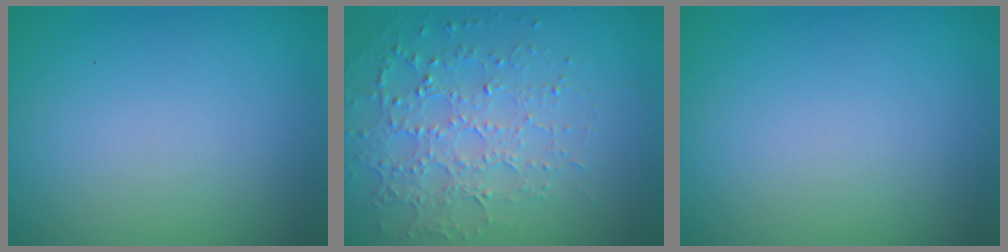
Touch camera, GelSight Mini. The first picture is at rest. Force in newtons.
{"total": 4.8, "press": 3.5, "slide": 3.2}
{"total": 0.0}